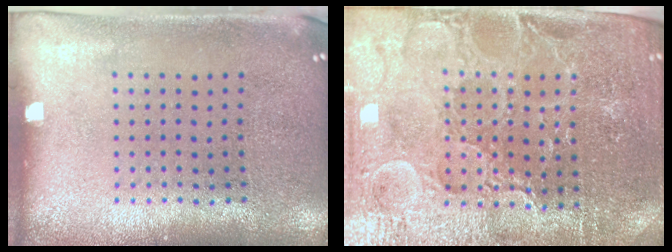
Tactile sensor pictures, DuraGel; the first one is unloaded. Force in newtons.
{"total": 4.3, "press": 4.1, "slide": 1.3}